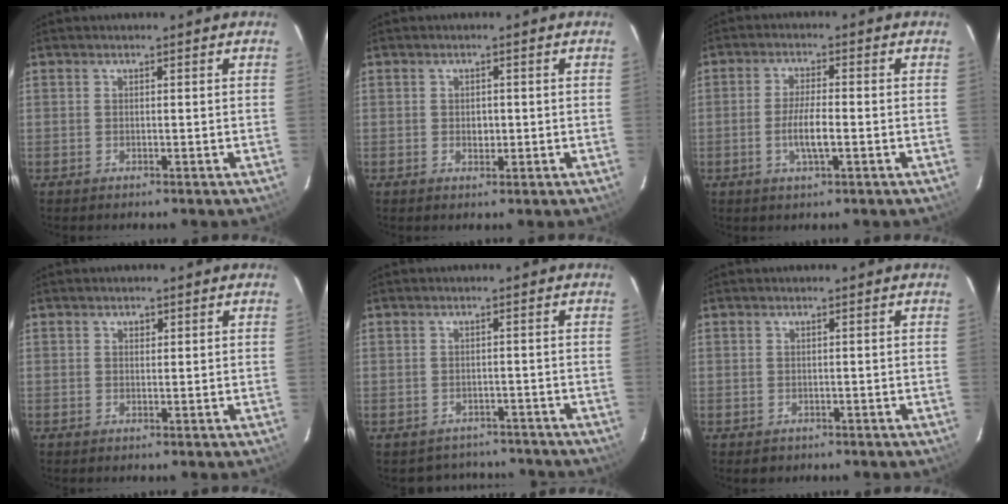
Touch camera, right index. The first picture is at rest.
{"total": 1.7, "force": [-0.1, 1.3, 1.0], "torque": [-0.016, 0.002, -0.002]}
{"total": 5.2, "force": [-1.5, 0.9, 4.9], "torque": [-0.096, -0.003, -0.028]}
{"total": 0.9, "force": [0.5, 0.7, 0.3], "torque": [-0.003, 0.004, 0.008]}
{"total": 6.6, "force": [-5.2, 4.0, 0.6], "torque": [-0.006, 0.031, -0.064]}
{"total": 1.3, "force": [-0.4, 1.2, 0.1], "torque": [-0.001, 0.001, 0.000]}